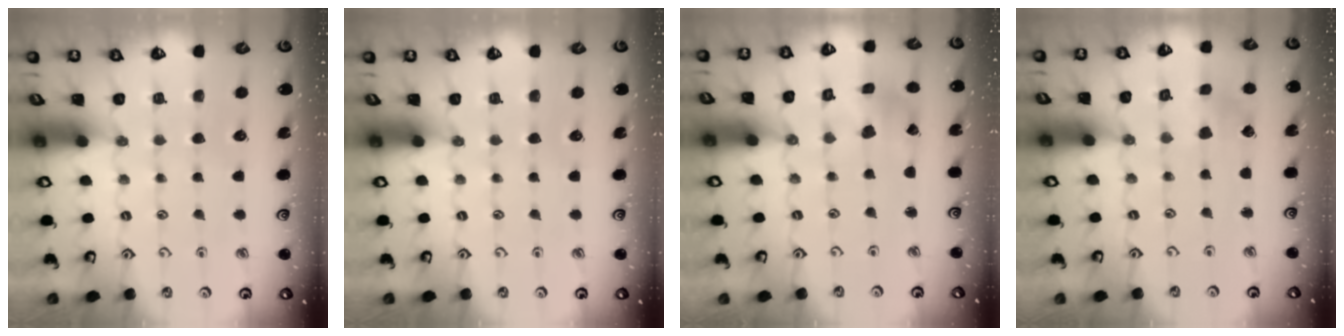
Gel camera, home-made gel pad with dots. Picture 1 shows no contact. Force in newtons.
{"total": 0.0}
{"total": 3.5, "press": 3.5, "slide": 0.8}
{"total": 1.8, "press": 1.8, "slide": 0.3}